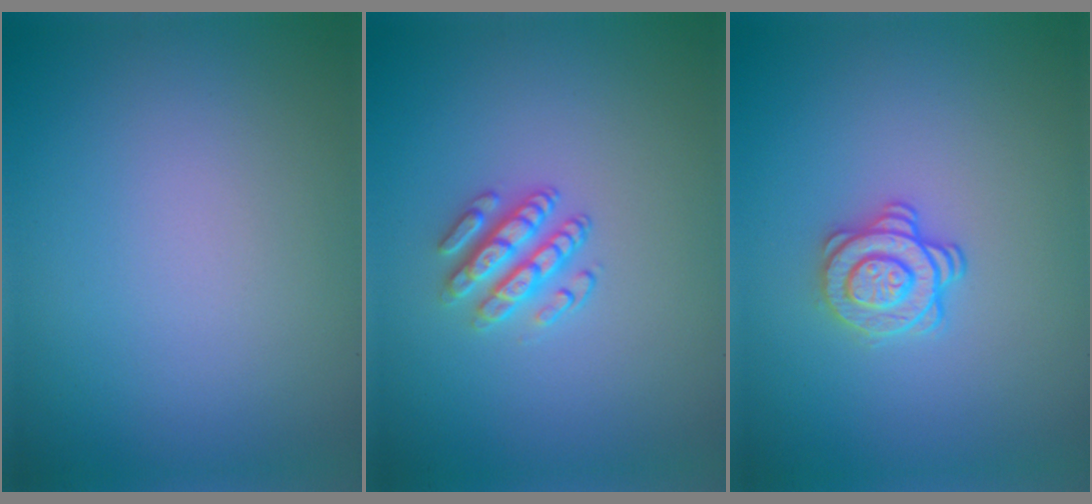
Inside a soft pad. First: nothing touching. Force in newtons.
{"total": 3.0, "press": 2.4, "slide": 1.6}
{"total": 2.4, "press": 2.0, "slide": 1.4}